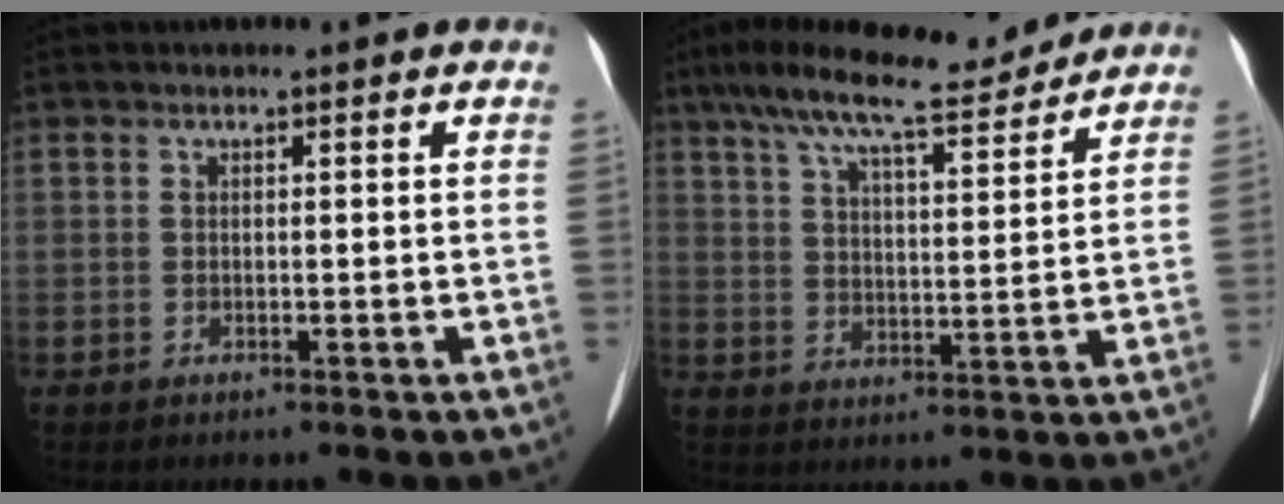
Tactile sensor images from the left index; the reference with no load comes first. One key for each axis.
{"total": 13.0, "fx": 11.2, "fy": 1.7, "fz": 6.4, "tx": -0.113, "ty": 0.018, "tz": 0.181}